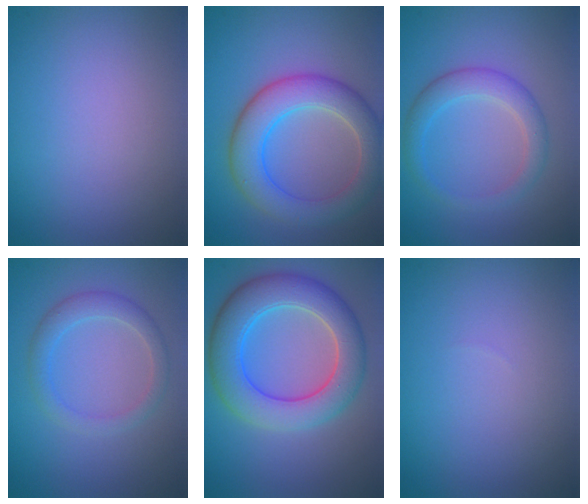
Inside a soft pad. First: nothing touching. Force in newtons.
{"total": 6.5, "press": 6.5, "slide": 0.7}
{"total": 2.2, "press": 2.2, "slide": 0.2}
{"total": 2.4, "press": 2.4, "slide": 0.1}
{"total": 7.5, "press": 7.5, "slide": 0.3}
{"total": 0.0}